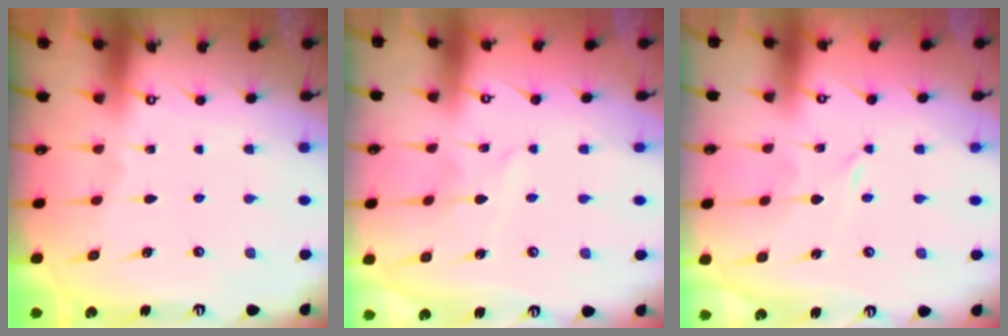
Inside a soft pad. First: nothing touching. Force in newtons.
{"total": 2.8, "press": 2.8, "slide": 0.3}
{"total": 0.0}